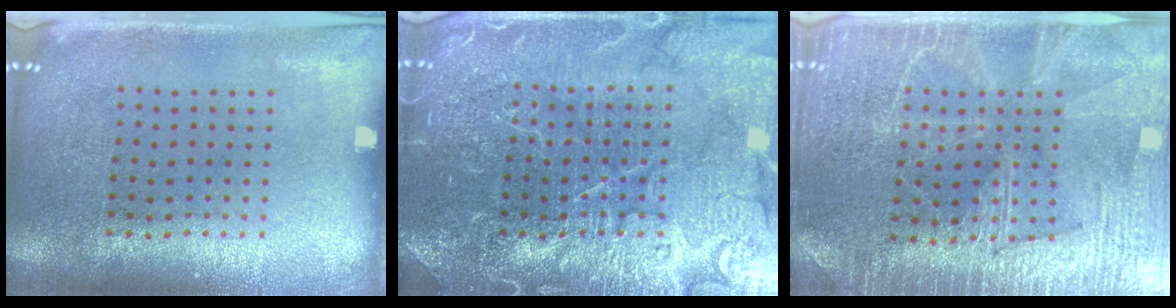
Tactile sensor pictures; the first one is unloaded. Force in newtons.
{"total": 7.0, "press": 6.9, "slide": 0.9}
{"total": 3.8, "press": 3.7, "slide": 1.0}